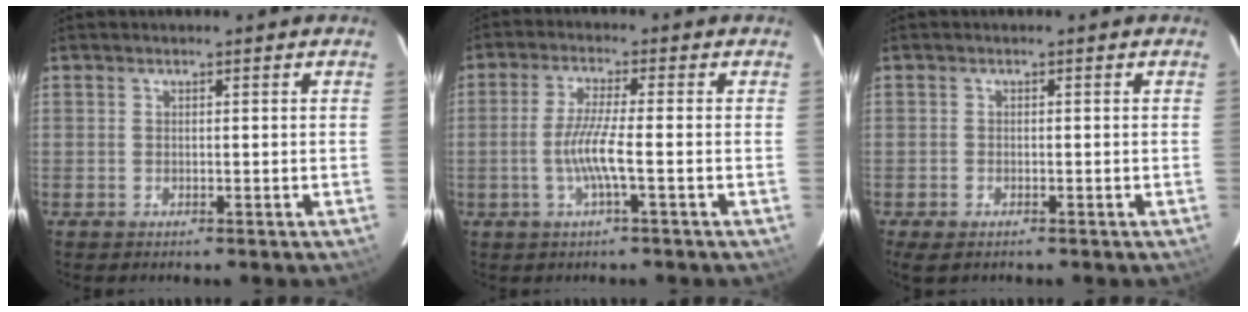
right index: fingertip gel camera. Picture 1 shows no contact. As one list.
[{"total": 5.9, "force": [-1.9, -0.6, 5.6], "torque": [-0.113, -0.005, -0.037]}, {"total": 2.5, "force": [-1.7, 1.2, 1.2], "torque": [-0.031, -0.013, -0.030]}]